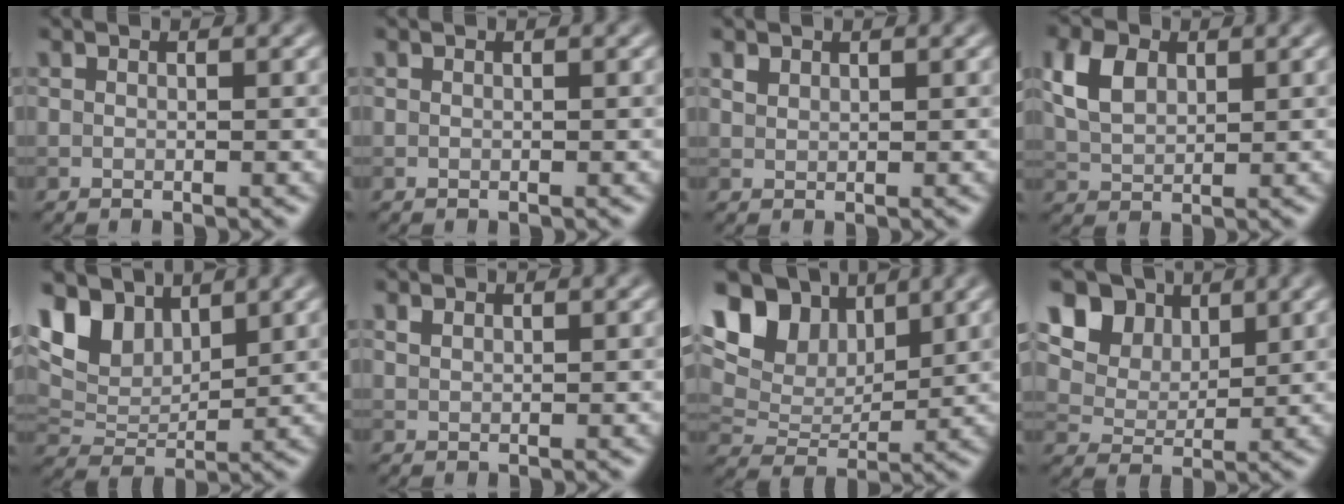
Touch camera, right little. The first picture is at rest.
{"total": 0.0}
{"total": 1.0, "force": [0.8, 0.5, 0.3], "torque": [-0.008, 0.001, 0.018]}
{"total": 4.3, "force": [1.6, 2.9, 2.8], "torque": [-0.068, 0.006, 0.029]}
{"total": 6.3, "force": [3.9, 3.6, 3.4], "torque": [-0.075, 0.003, 0.070]}
{"total": 0.7, "force": [0.6, 0.4, 0.3], "torque": [-0.010, 0.001, 0.013]}
{"total": 10.0, "force": [5.3, 6.1, 5.9], "torque": [-0.121, 0.023, 0.081]}
{"total": 10.9, "force": [6.1, 7.5, 4.9], "torque": [-0.109, 0.019, 0.104]}